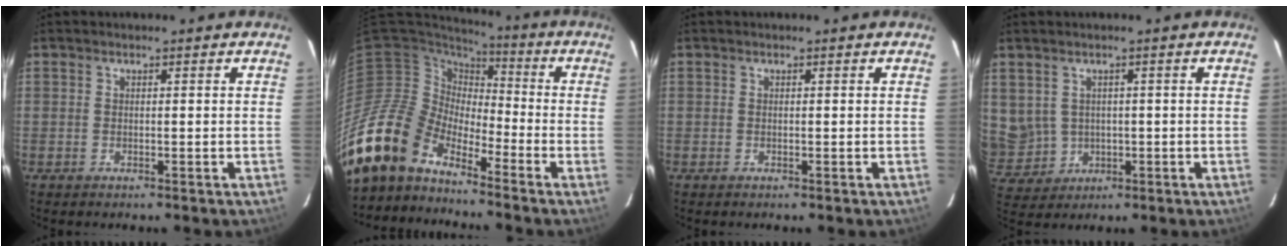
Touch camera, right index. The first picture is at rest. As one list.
[{"total": 14.6, "force": [-12.4, 6.2, 4.4], "torque": [-0.096, -0.005, -0.247]}, {"total": 0.0}, {"total": 8.3, "force": [1.1, 7.7, 3.0], "torque": [-0.083, 0.006, 0.050]}]